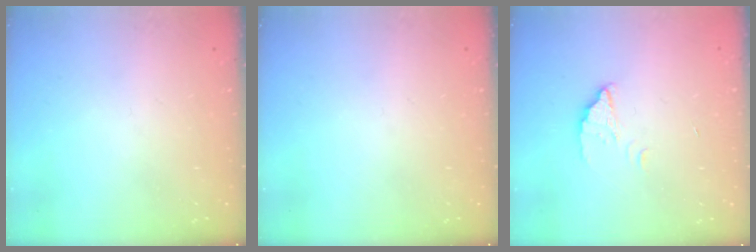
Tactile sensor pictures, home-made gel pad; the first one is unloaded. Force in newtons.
{"total": 0.0}
{"total": 1.8, "press": 1.8, "slide": 0.1}